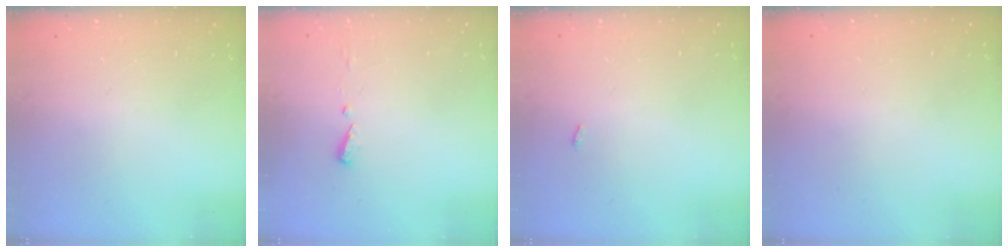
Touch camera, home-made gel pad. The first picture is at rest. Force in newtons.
{"total": 4.0, "press": 3.9, "slide": 0.5}
{"total": 6.7, "press": 1.4, "slide": 6.6}
{"total": 0.9, "press": 0.9, "slide": 0.0}